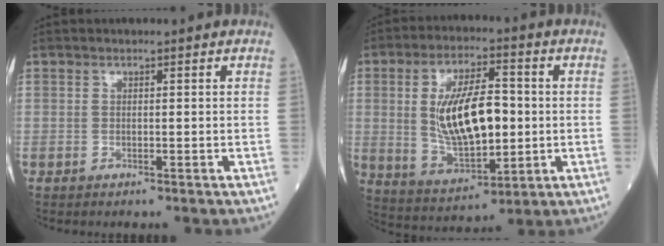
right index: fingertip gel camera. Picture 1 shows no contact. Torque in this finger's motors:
{"motor_torque": [1.50, -0.20, 0.72, 0.21]}